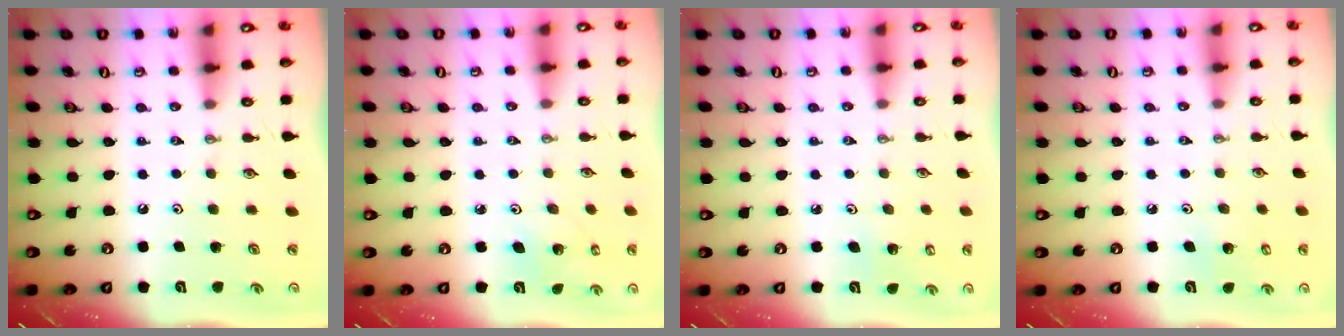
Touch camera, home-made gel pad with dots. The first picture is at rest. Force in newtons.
{"total": 4.0, "press": 4.0, "slide": 0.2}
{"total": 2.8, "press": 2.7, "slide": 0.5}
{"total": 4.2, "press": 4.2, "slide": 0.3}